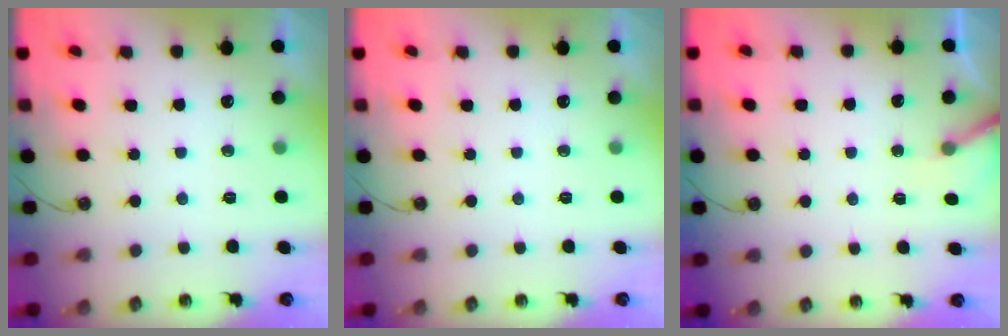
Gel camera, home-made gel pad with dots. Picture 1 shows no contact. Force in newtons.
{"total": 0.0}
{"total": 6.6, "press": 6.6, "slide": 0.4}